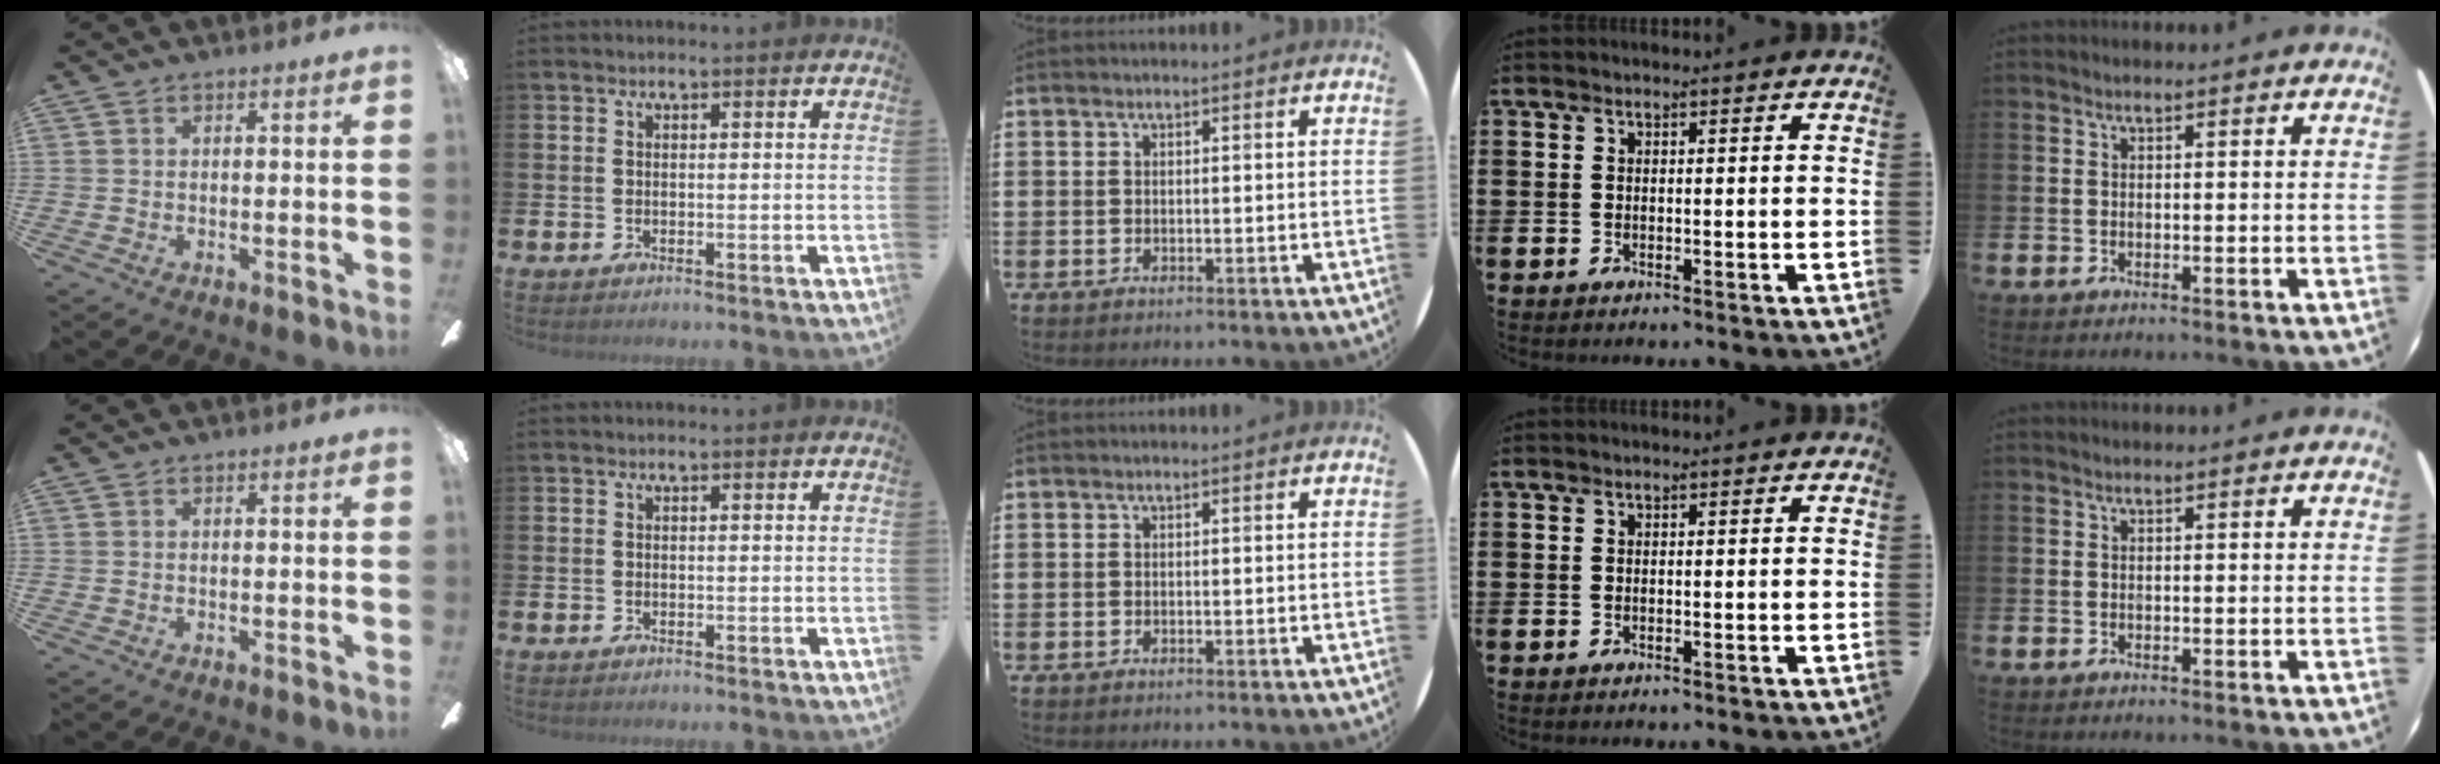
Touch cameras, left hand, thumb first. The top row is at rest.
{}